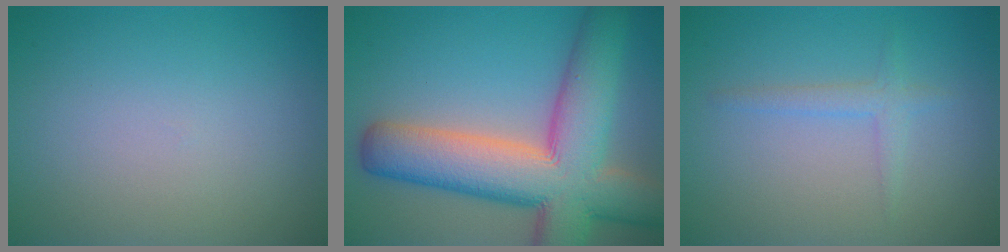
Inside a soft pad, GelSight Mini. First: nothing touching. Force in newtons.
{"total": 12.7, "press": 12.7, "slide": 0.7}
{"total": 1.5, "press": 1.5, "slide": 0.0}